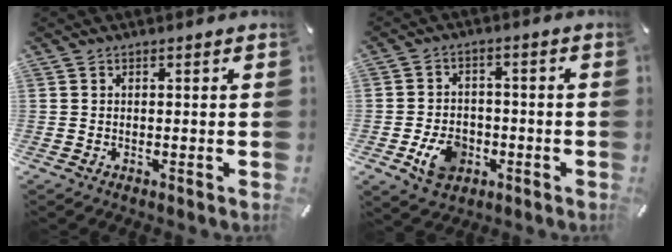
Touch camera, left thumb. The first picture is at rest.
{"total": 8.2, "force": [-2.9, 6.3, 4.4], "torque": [-0.087, 0.014, -0.051]}